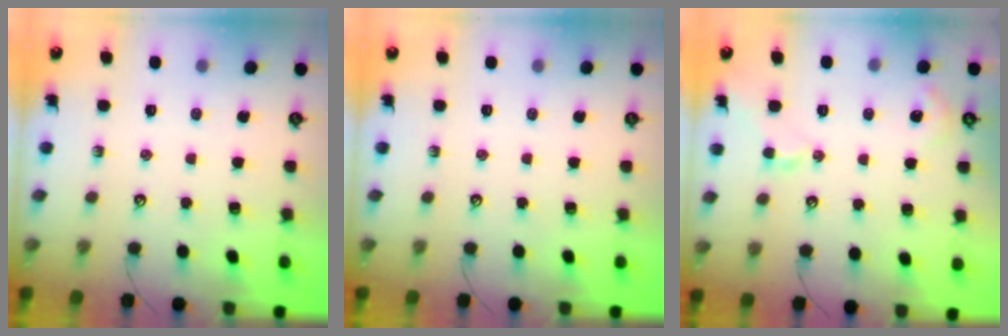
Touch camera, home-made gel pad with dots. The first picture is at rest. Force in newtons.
{"total": 0.0}
{"total": 2.6, "press": 2.6, "slide": 0.6}